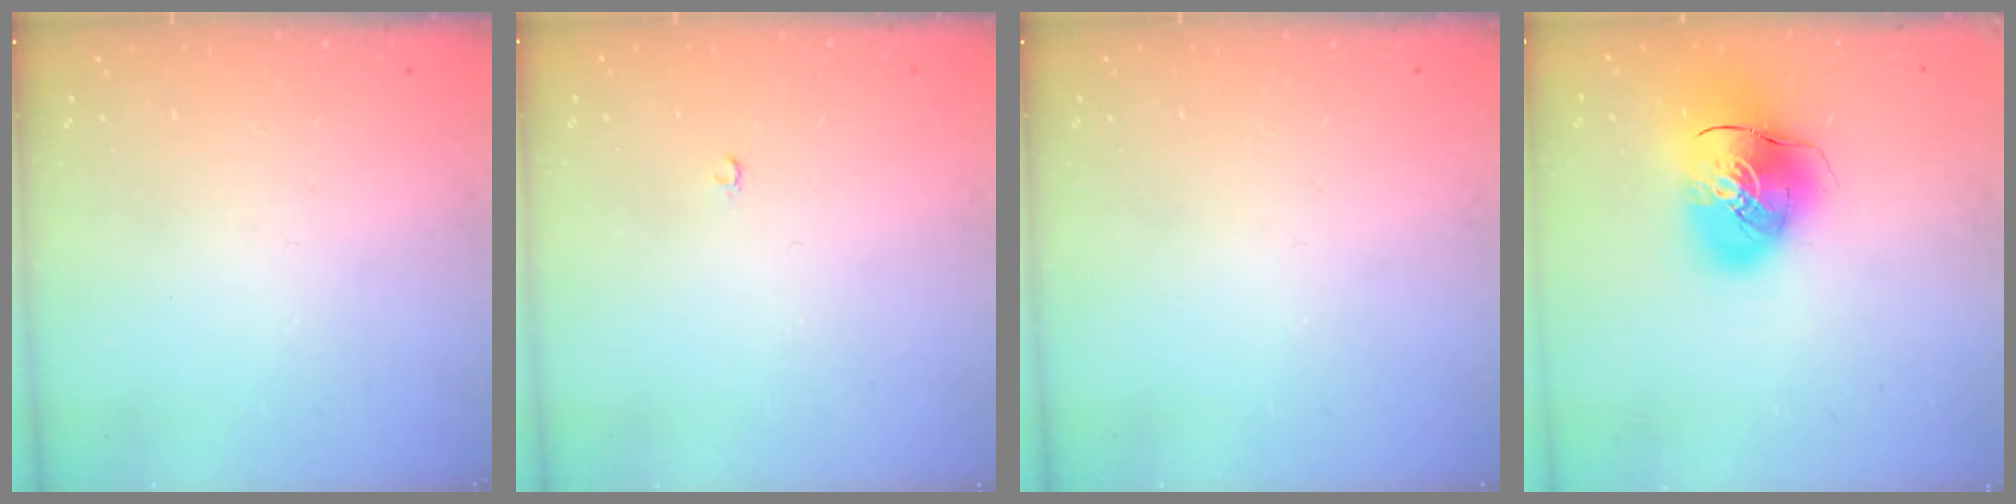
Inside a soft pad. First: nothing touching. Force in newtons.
{"total": 2.1, "press": 2.1, "slide": 0.2}
{"total": 0.0}
{"total": 13.9, "press": 13.7, "slide": 2.4}